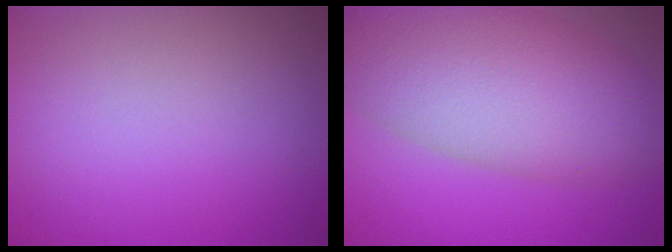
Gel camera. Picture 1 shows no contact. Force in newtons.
{"total": 10.8, "press": 10.8, "slide": 0.5}